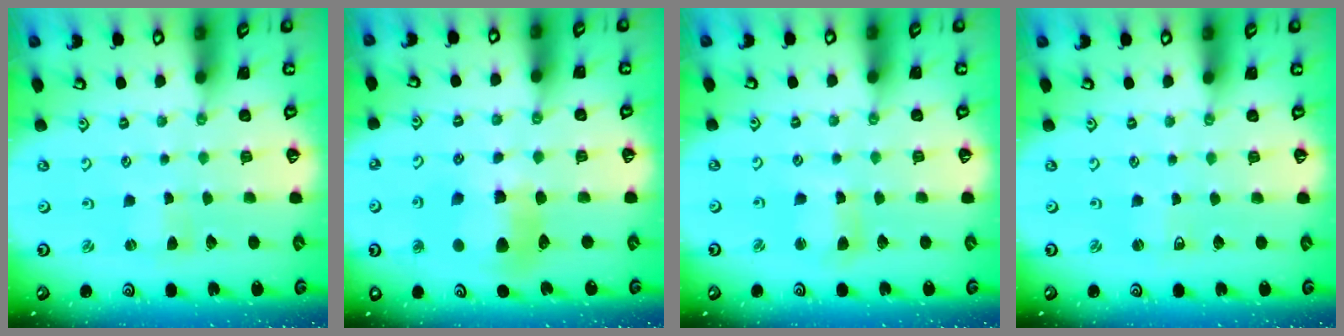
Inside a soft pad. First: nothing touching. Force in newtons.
{"total": 10.5, "press": 10.4, "slide": 1.3}
{"total": 4.8, "press": 4.7, "slide": 0.7}
{"total": 1.9, "press": 1.8, "slide": 0.4}